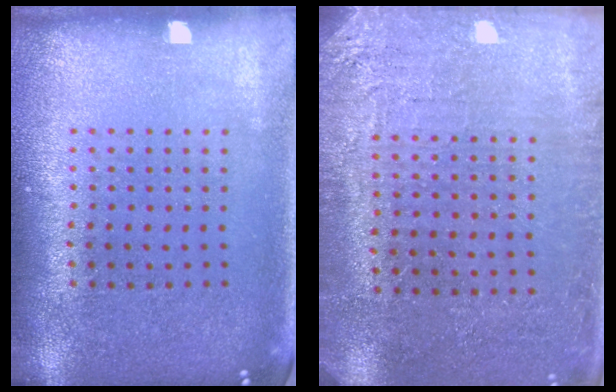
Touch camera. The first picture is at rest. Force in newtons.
{"total": 2.8, "press": 2.8, "slide": 0.4}